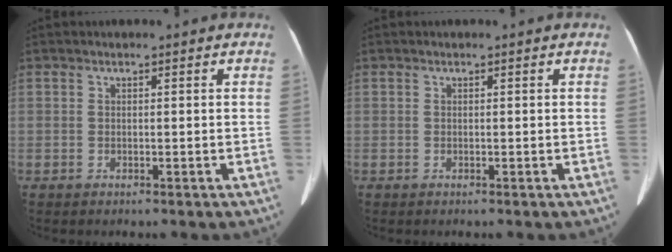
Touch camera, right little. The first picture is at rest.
{"total": 0.0}